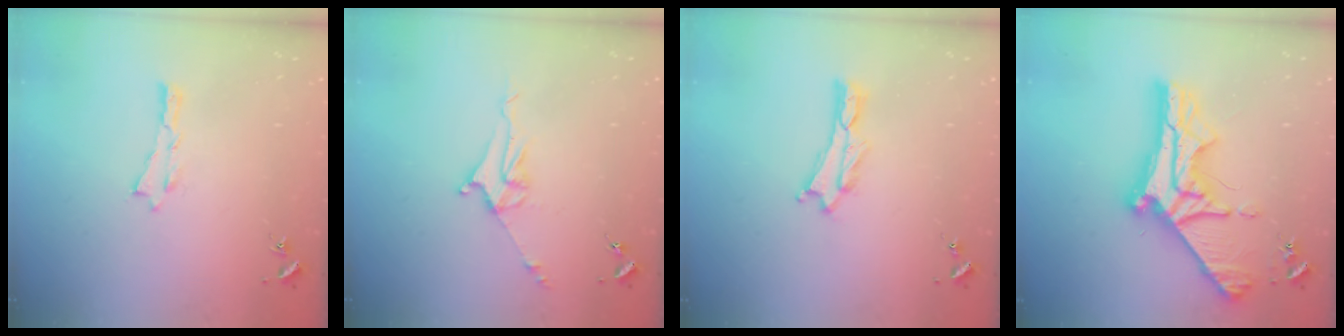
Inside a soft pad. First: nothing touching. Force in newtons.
{"total": 5.1, "press": 5.1, "slide": 0.6}
{"total": 0.5, "press": 0.5, "slide": 0.2}
{"total": 11.8, "press": 11.7, "slide": 1.2}